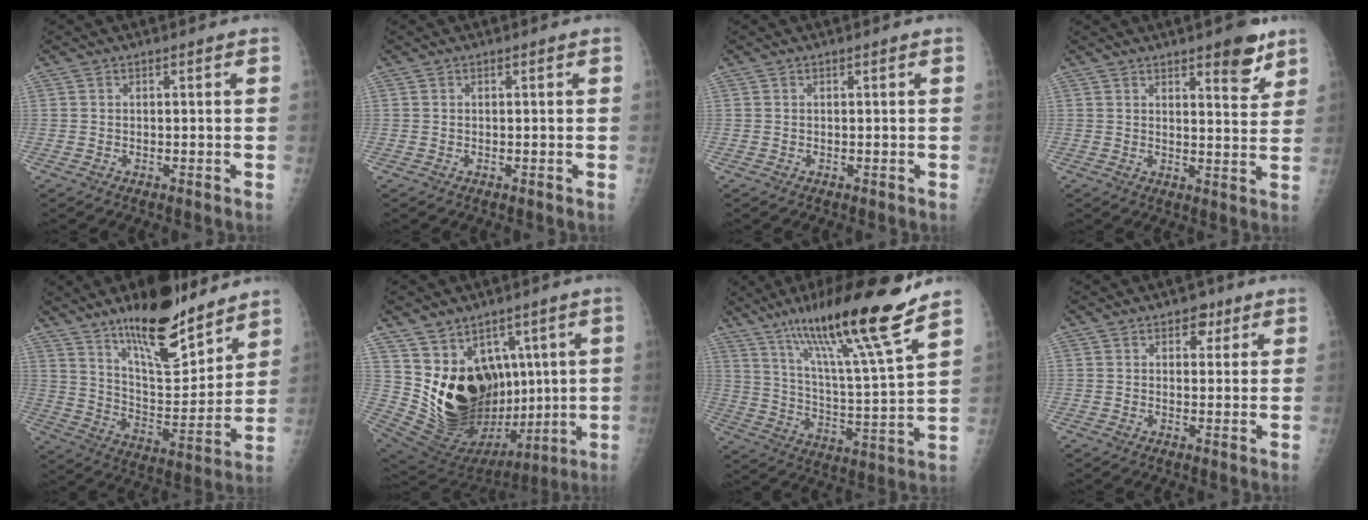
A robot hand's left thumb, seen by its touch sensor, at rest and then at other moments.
{"total": 0.0}
{"total": 0.0}
{"total": 7.4, "force": [4.8, 2.3, 5.1], "torque": [-0.050, -0.030, 0.063]}
{"total": 19.3, "force": [14.1, 5.9, 11.8], "torque": [-0.149, -0.095, 0.239]}
{"total": 22.4, "force": [3.7, 15.2, 16.1], "torque": [-0.231, -0.040, 0.106]}
{"total": 21.2, "force": [15.0, 0.8, 14.9], "torque": [-0.230, -0.066, 0.256]}
{"total": 3.7, "force": [2.1, 2.4, 1.9], "torque": [-0.002, -0.007, 0.026]}